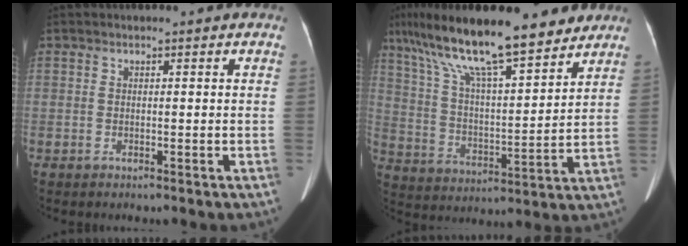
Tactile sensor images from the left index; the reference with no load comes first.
{"total": 22.1, "force": [16.9, 4.5, 13.6], "torque": [-0.239, 0.032, 0.277]}